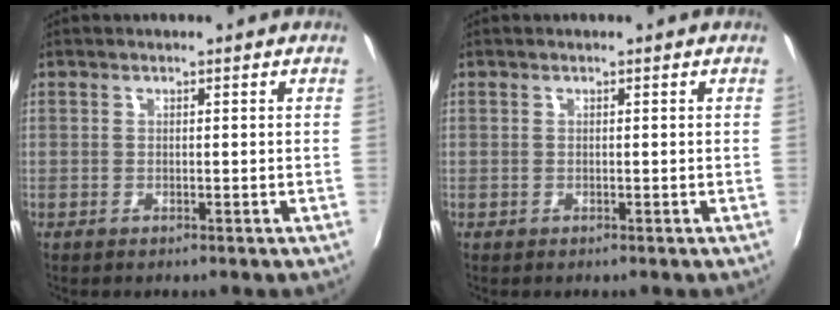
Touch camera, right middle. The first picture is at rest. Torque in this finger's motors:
{"motor_torque": [0.18, -0.11, -0.01, -0.01]}